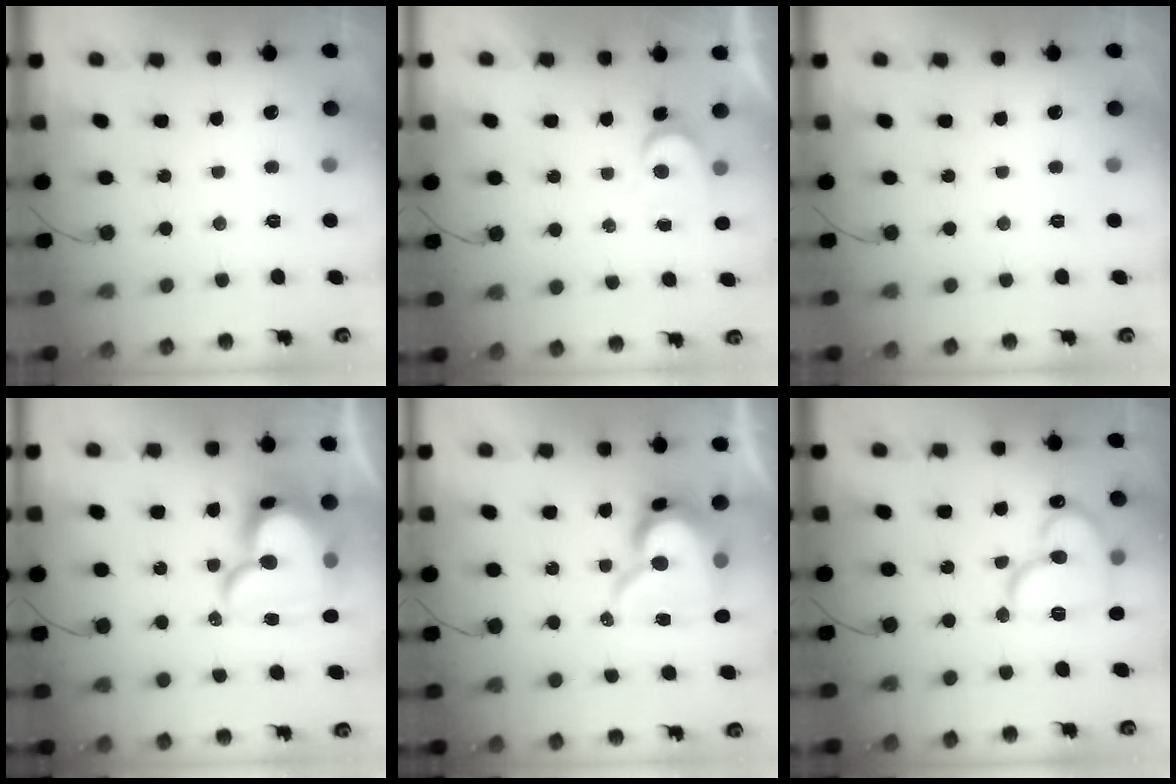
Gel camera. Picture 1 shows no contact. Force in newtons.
{"total": 3.7, "press": 3.7, "slide": 0.4}
{"total": 0.0}
{"total": 22.3, "press": 22.2, "slide": 1.6}
{"total": 15.3, "press": 15.2, "slide": 1.7}
{"total": 15.2, "press": 15.2, "slide": 1.5}